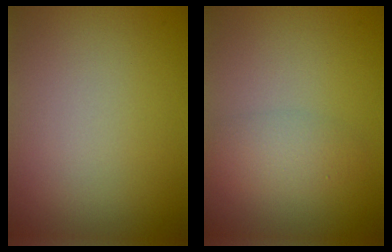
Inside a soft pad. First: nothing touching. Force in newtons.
{"total": 2.2, "press": 2.1, "slide": 0.2}